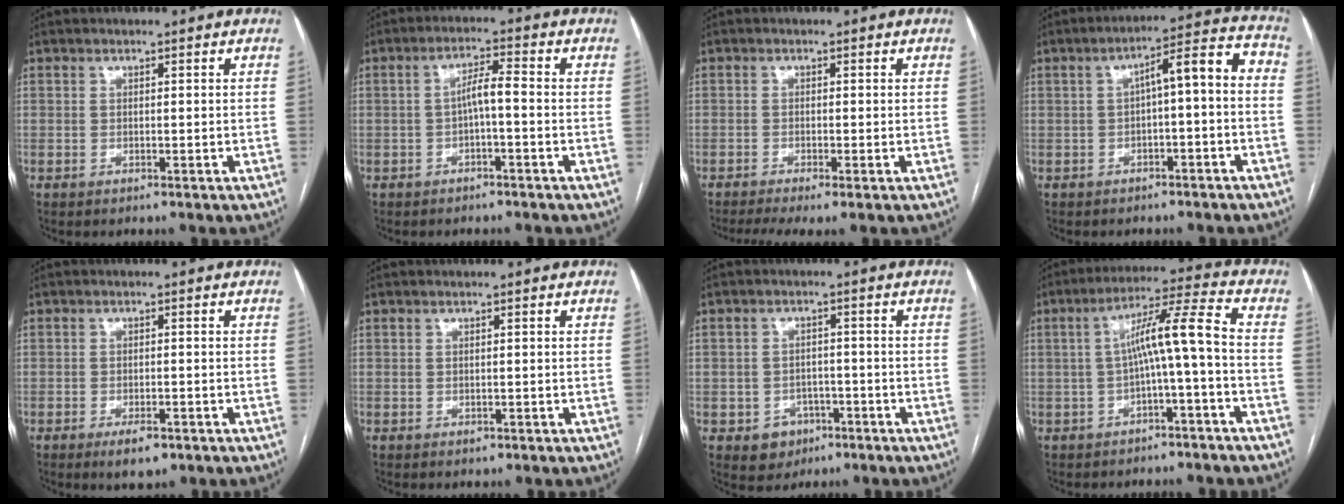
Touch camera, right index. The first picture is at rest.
{"total": 3.7, "force": [-0.7, 0.4, 3.6], "torque": [-0.061, 0.014, -0.010]}
{"total": 4.7, "force": [-3.2, 0.5, 3.4], "torque": [-0.057, -0.009, -0.053]}
{"total": 8.0, "force": [-0.7, 1.6, 7.8], "torque": [-0.107, 0.044, -0.010]}
{"total": 3.7, "force": [-2.2, 1.3, 2.6], "torque": [-0.044, -0.002, -0.029]}
{"total": 0.5, "force": [-0.3, 0.4, 0.2], "torque": [-0.003, 0.002, -0.002]}
{"total": 4.8, "force": [-2.1, 4.2, 1.1], "torque": [-0.009, 0.011, -0.020]}
{"total": 8.4, "force": [-1.3, -0.4, 8.3], "torque": [-0.137, 0.034, -0.018]}